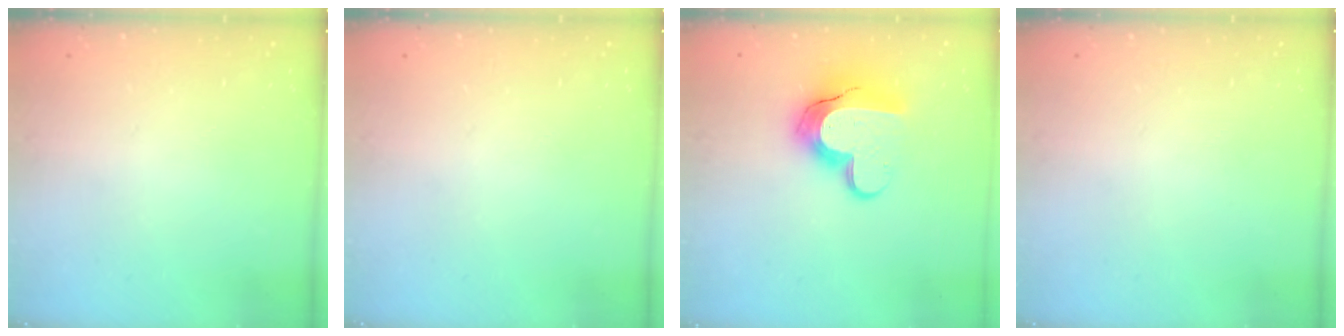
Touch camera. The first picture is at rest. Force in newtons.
{"total": 0.0}
{"total": 15.4, "press": 15.3, "slide": 1.1}
{"total": 0.0}